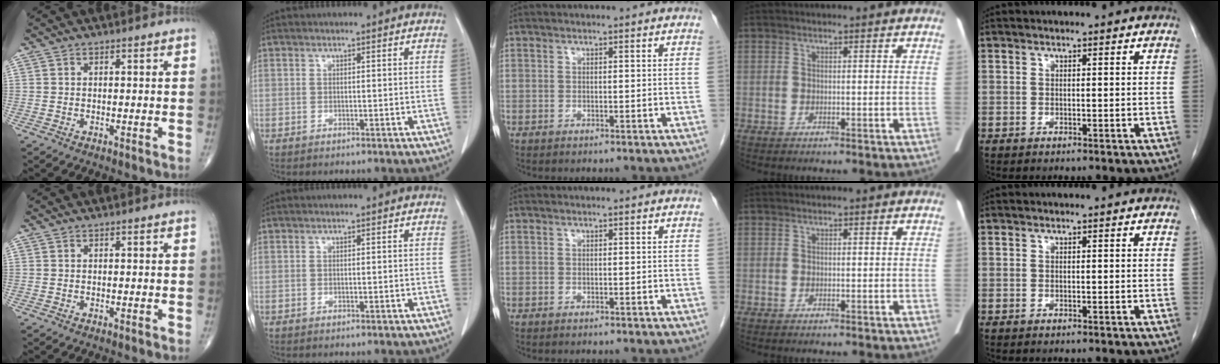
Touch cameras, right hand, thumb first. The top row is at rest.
{}